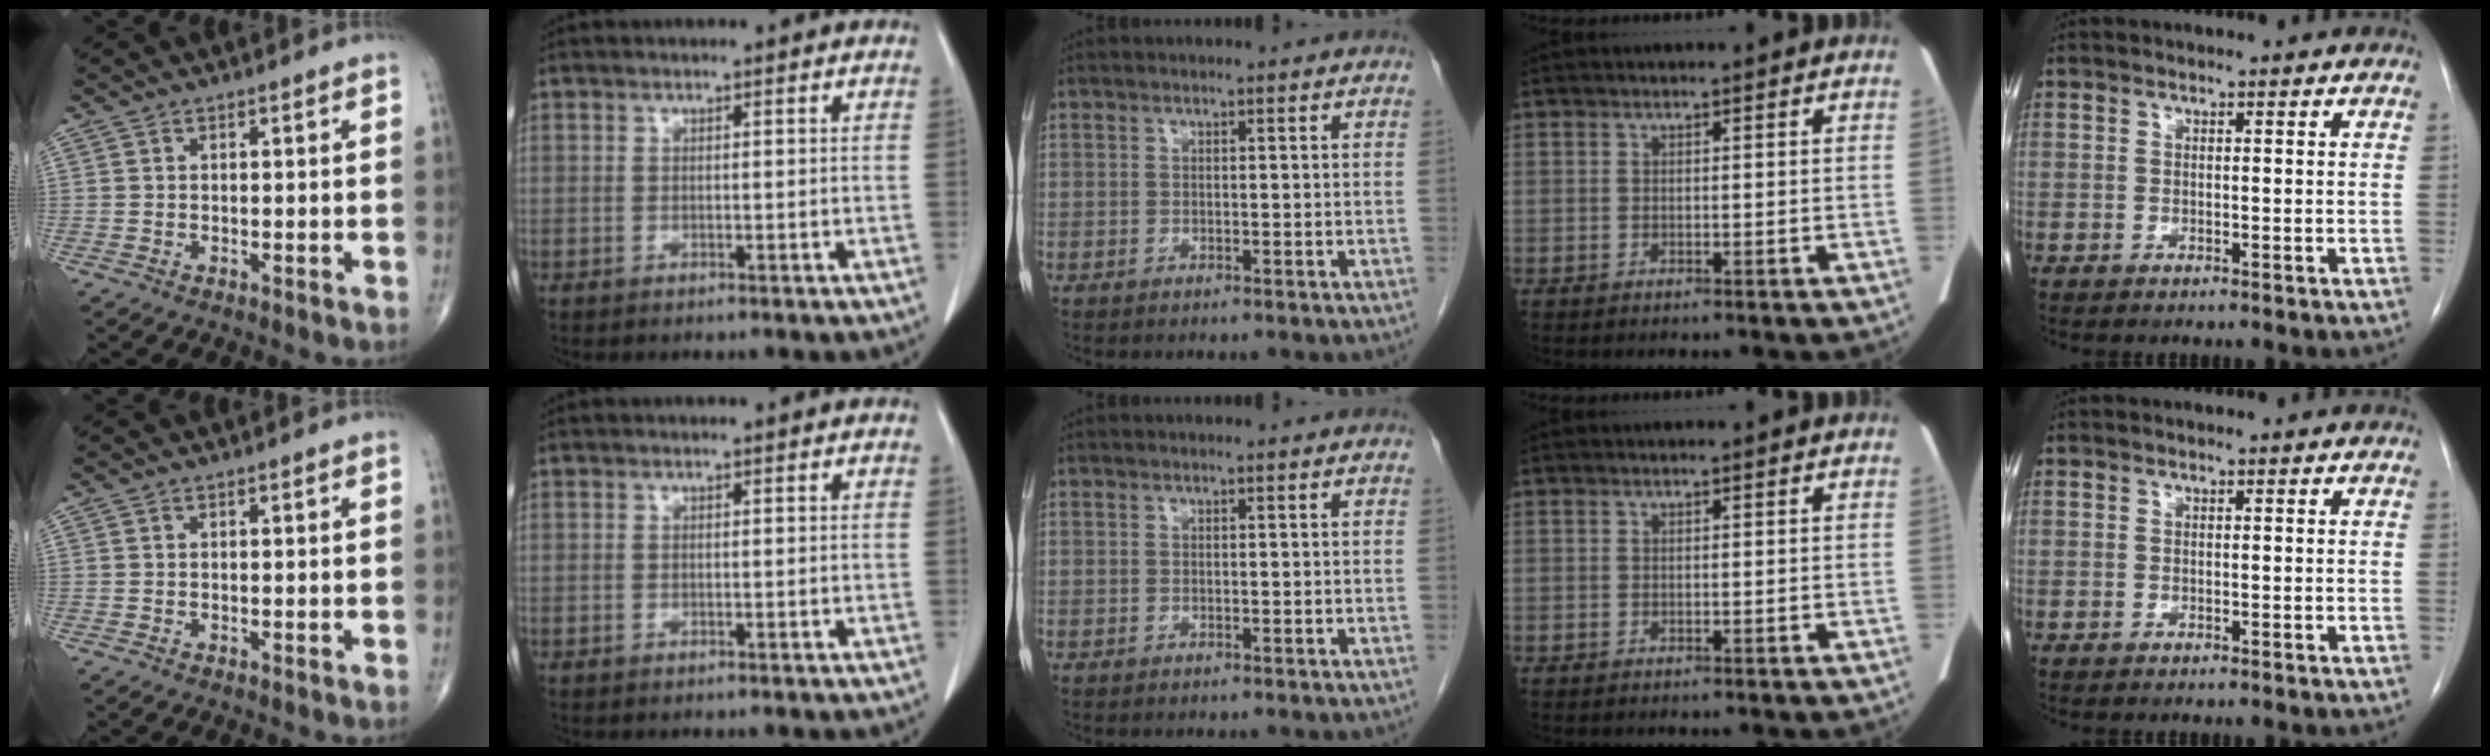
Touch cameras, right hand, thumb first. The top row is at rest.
{}